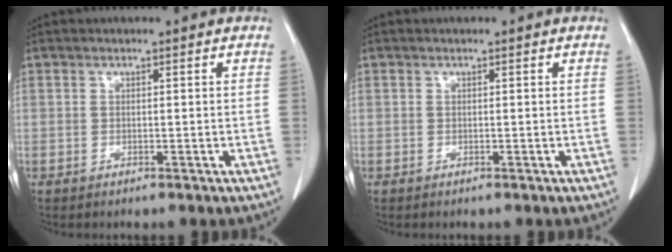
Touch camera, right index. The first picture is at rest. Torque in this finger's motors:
{"motor_torque": [0.00, 0.00, 0.00, 0.00]}